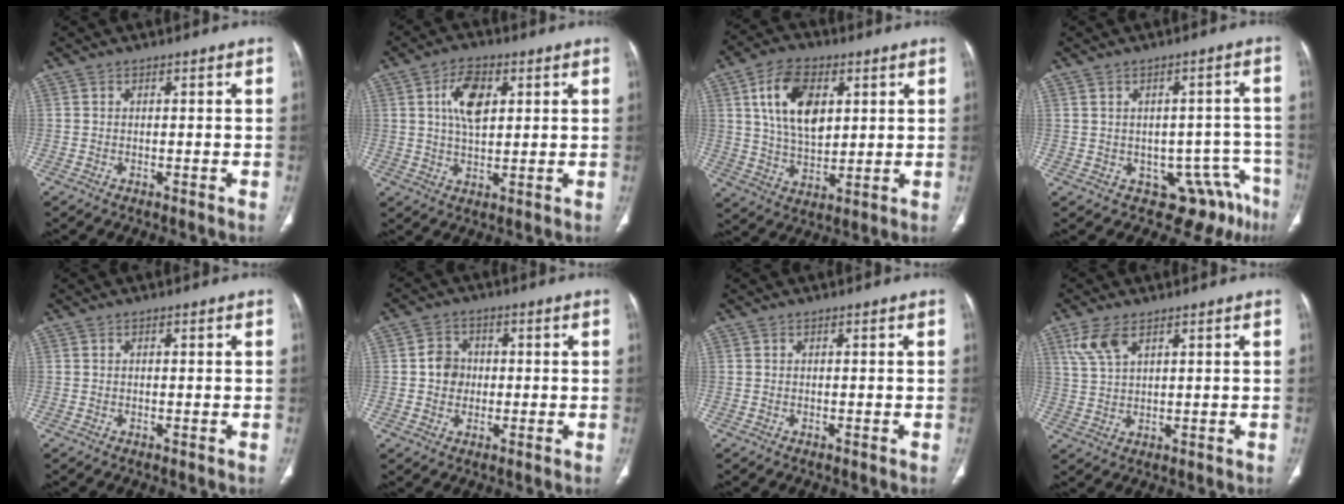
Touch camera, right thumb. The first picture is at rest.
{"total": 8.0, "force": [2.5, 4.3, 6.2], "torque": [-0.101, -0.007, 0.044]}
{"total": 13.7, "force": [4.4, 8.2, 10.1], "torque": [-0.160, -0.011, 0.082]}
{"total": 11.1, "force": [-6.3, 7.3, 5.6], "torque": [-0.019, 0.050, -0.075]}
{"total": 0.0}
{"total": 5.1, "force": [0.1, 4.6, 2.3], "torque": [-0.017, 0.007, -0.002]}
{"total": 0.0}
{"total": 5.6, "force": [3.2, 2.6, 3.8], "torque": [-0.086, -0.004, 0.074]}